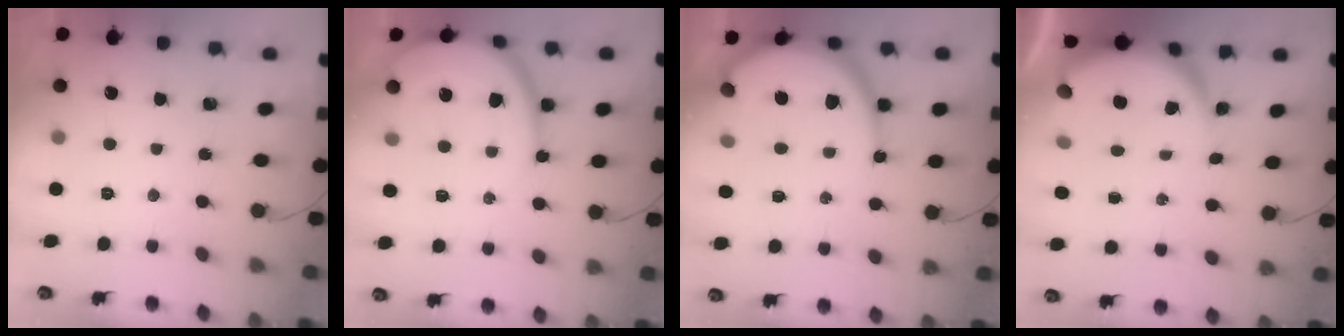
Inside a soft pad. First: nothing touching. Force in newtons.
{"total": 13.7, "press": 13.7, "slide": 1.4}
{"total": 12.4, "press": 12.4, "slide": 1.2}
{"total": 5.4, "press": 5.4, "slide": 0.2}